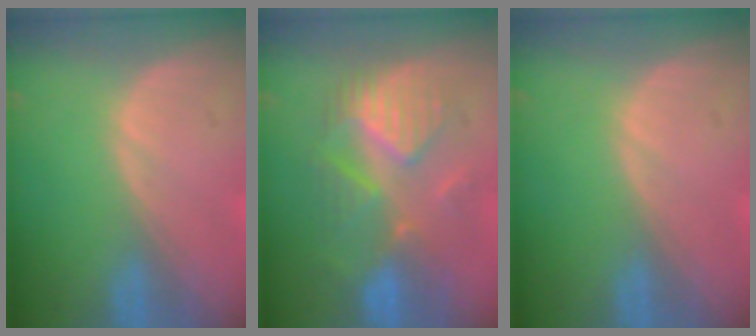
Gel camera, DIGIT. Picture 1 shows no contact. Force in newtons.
{"total": 8.6, "press": 8.6, "slide": 0.3}
{"total": 0.0}